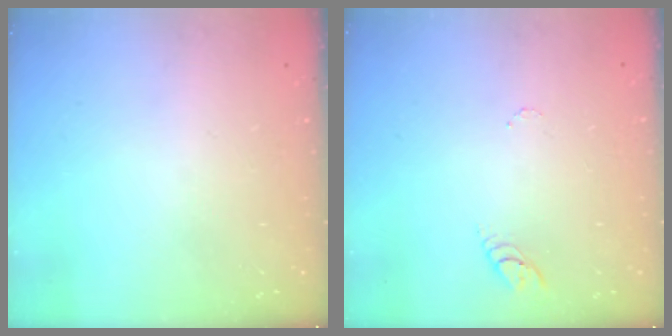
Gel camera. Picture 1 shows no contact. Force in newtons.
{"total": 3.4, "press": 3.4, "slide": 0.3}